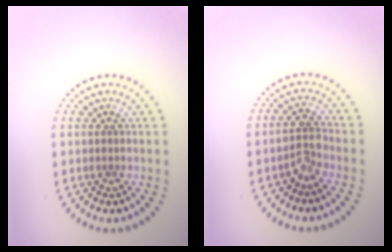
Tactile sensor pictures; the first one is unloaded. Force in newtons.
{"total": 2.0, "press": 1.7, "slide": 0.9}